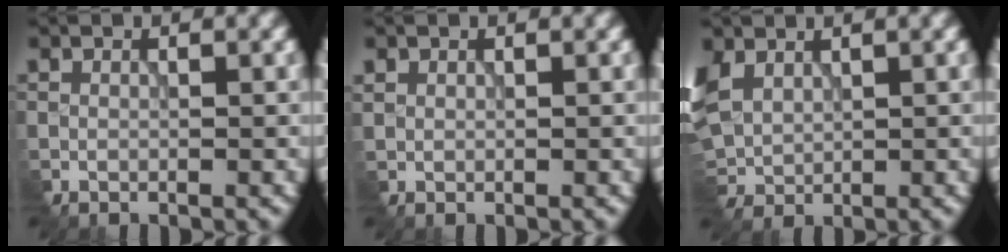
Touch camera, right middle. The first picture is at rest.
{"total": 0.8, "force": [0.6, 0.4, -0.1], "torque": [0.000, -0.002, 0.018]}
{"total": 5.6, "force": [2.4, 3.7, 3.4], "torque": [-0.122, 0.014, 0.051]}